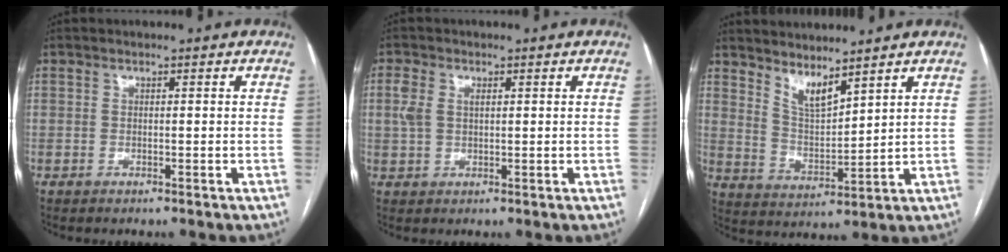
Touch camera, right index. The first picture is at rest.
{"total": 3.7, "force": [1.0, 2.1, 2.8], "torque": [-0.077, 0.020, 0.024]}
{"total": 5.8, "force": [4.9, 0.9, 3.0], "torque": [-0.065, -0.013, 0.106]}